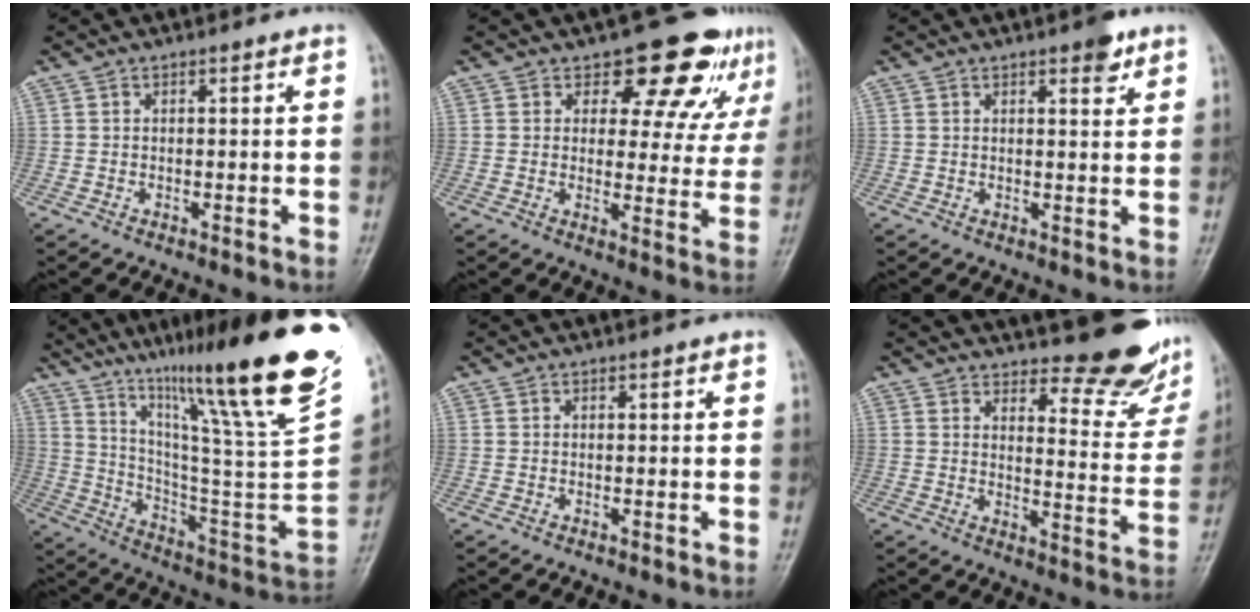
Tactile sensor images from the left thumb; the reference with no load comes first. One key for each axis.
{"total": 12.7, "fx": 8.7, "fy": 6.6, "fz": 6.6, "tx": -0.026, "ty": -0.047, "tz": 0.100}
{"total": 3.5, "fx": 2.3, "fy": 1.2, "fz": 2.4, "tx": -0.021, "ty": -0.010, "tz": 0.028}
{"total": 32.3, "fx": 22.3, "fy": 2.8, "fz": 23.2, "tx": -0.339, "ty": -0.110, "tz": 0.346}
{"total": 0.0}
{"total": 16.5, "fx": 14.1, "fy": 5.2, "fz": 6.7, "tx": -0.030, "ty": -0.117, "tz": 0.163}